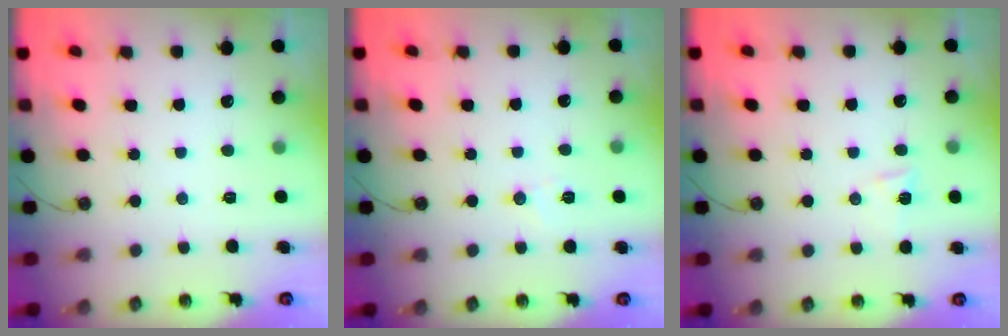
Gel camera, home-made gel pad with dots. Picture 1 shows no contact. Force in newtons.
{"total": 4.8, "press": 4.7, "slide": 1.0}
{"total": 5.9, "press": 5.8, "slide": 1.2}